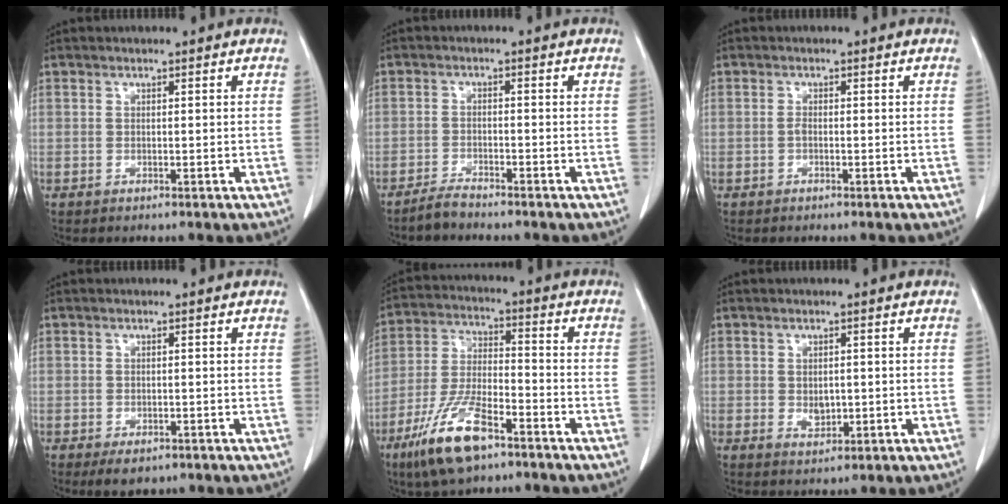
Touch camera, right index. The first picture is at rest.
{"total": 2.5, "force": [-2.4, 0.0, 0.6], "torque": [-0.015, -0.006, -0.046]}
{"total": 0.6, "force": [-0.3, 0.2, 0.5], "torque": [-0.012, 0.001, -0.006]}
{"total": 2.9, "force": [-1.8, 1.6, 1.5], "torque": [-0.020, -0.002, -0.017]}
{"total": 6.1, "force": [-3.9, 2.5, 4.0], "torque": [-0.088, -0.003, -0.067]}
{"total": 2.3, "force": [-0.2, 1.3, 1.9], "torque": [-0.035, -0.004, 0.002]}